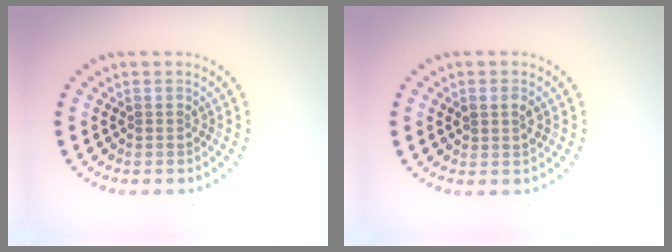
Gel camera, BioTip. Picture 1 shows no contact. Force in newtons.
{"total": 1.5, "press": 1.5, "slide": 0.2}